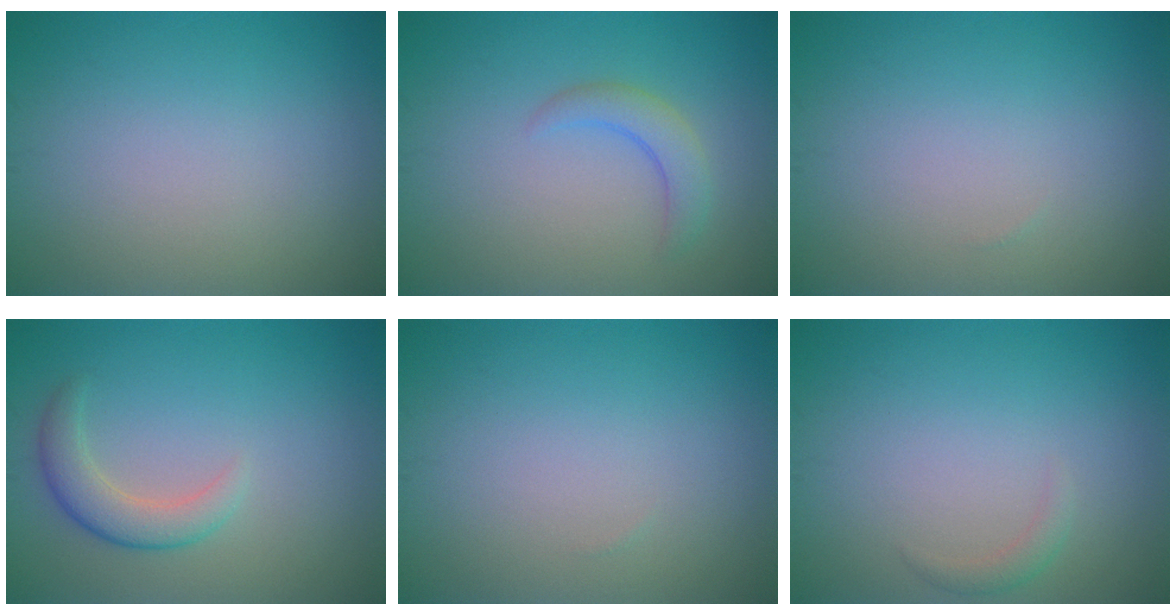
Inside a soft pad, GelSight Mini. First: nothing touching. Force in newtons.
{"total": 2.3, "press": 2.3, "slide": 0.4}
{"total": 0.0}
{"total": 2.9, "press": 2.9, "slide": 0.2}
{"total": 0.0}
{"total": 1.0, "press": 1.0, "slide": 0.0}